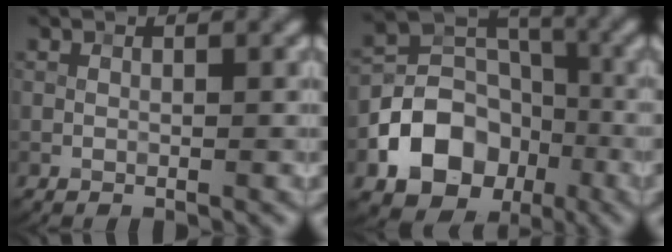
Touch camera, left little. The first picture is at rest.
{"total": 9.5, "force": [-3.8, 7.4, 4.5], "torque": [-0.056, 0.001, -0.086]}